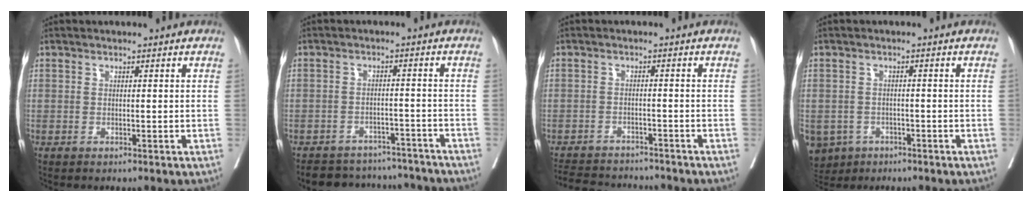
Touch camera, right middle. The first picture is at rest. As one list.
[{"total": 13.3, "force": [-12.2, 4.6, 2.3], "torque": [-0.032, 0.021, -0.150]}, {"total": 10.5, "force": [-9.9, 2.1, 2.7], "torque": [-0.049, 0.002, -0.141]}, {"total": 7.7, "force": [-4.3, 6.1, 1.9], "torque": [-0.054, -0.001, -0.063]}]